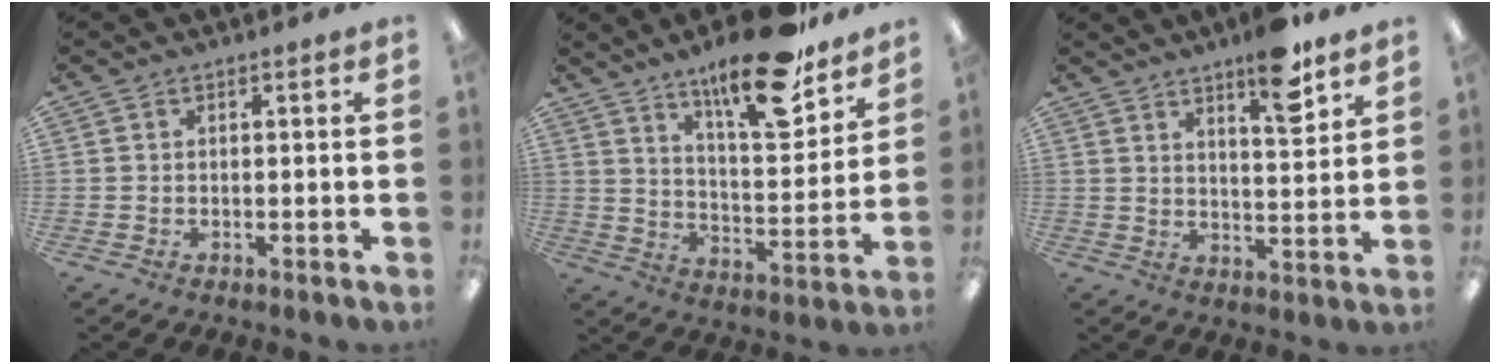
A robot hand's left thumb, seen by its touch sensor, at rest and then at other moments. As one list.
[{"total": 20.4, "force": [15.1, 6.1, 12.3], "torque": [-0.188, -0.093, 0.246]}, {"total": 7.5, "force": [5.6, 3.0, 4.1], "torque": [-0.037, -0.035, 0.091]}]